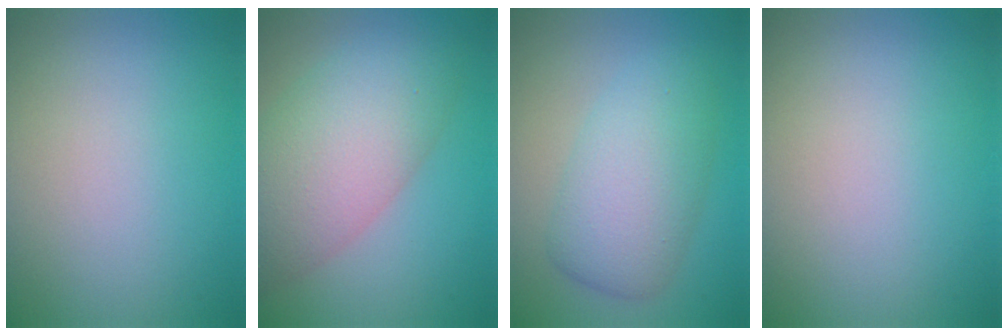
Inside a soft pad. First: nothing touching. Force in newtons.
{"total": 8.0, "press": 8.0, "slide": 0.3}
{"total": 3.9, "press": 3.8, "slide": 0.4}
{"total": 0.0}